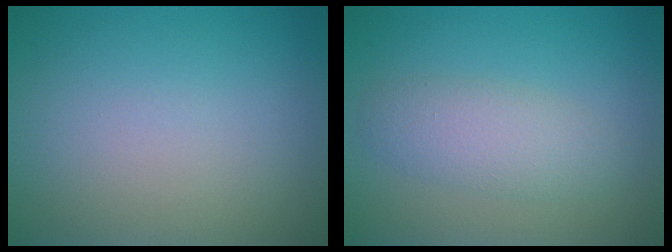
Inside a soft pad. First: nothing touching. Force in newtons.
{"total": 2.0, "press": 1.9, "slide": 0.2}